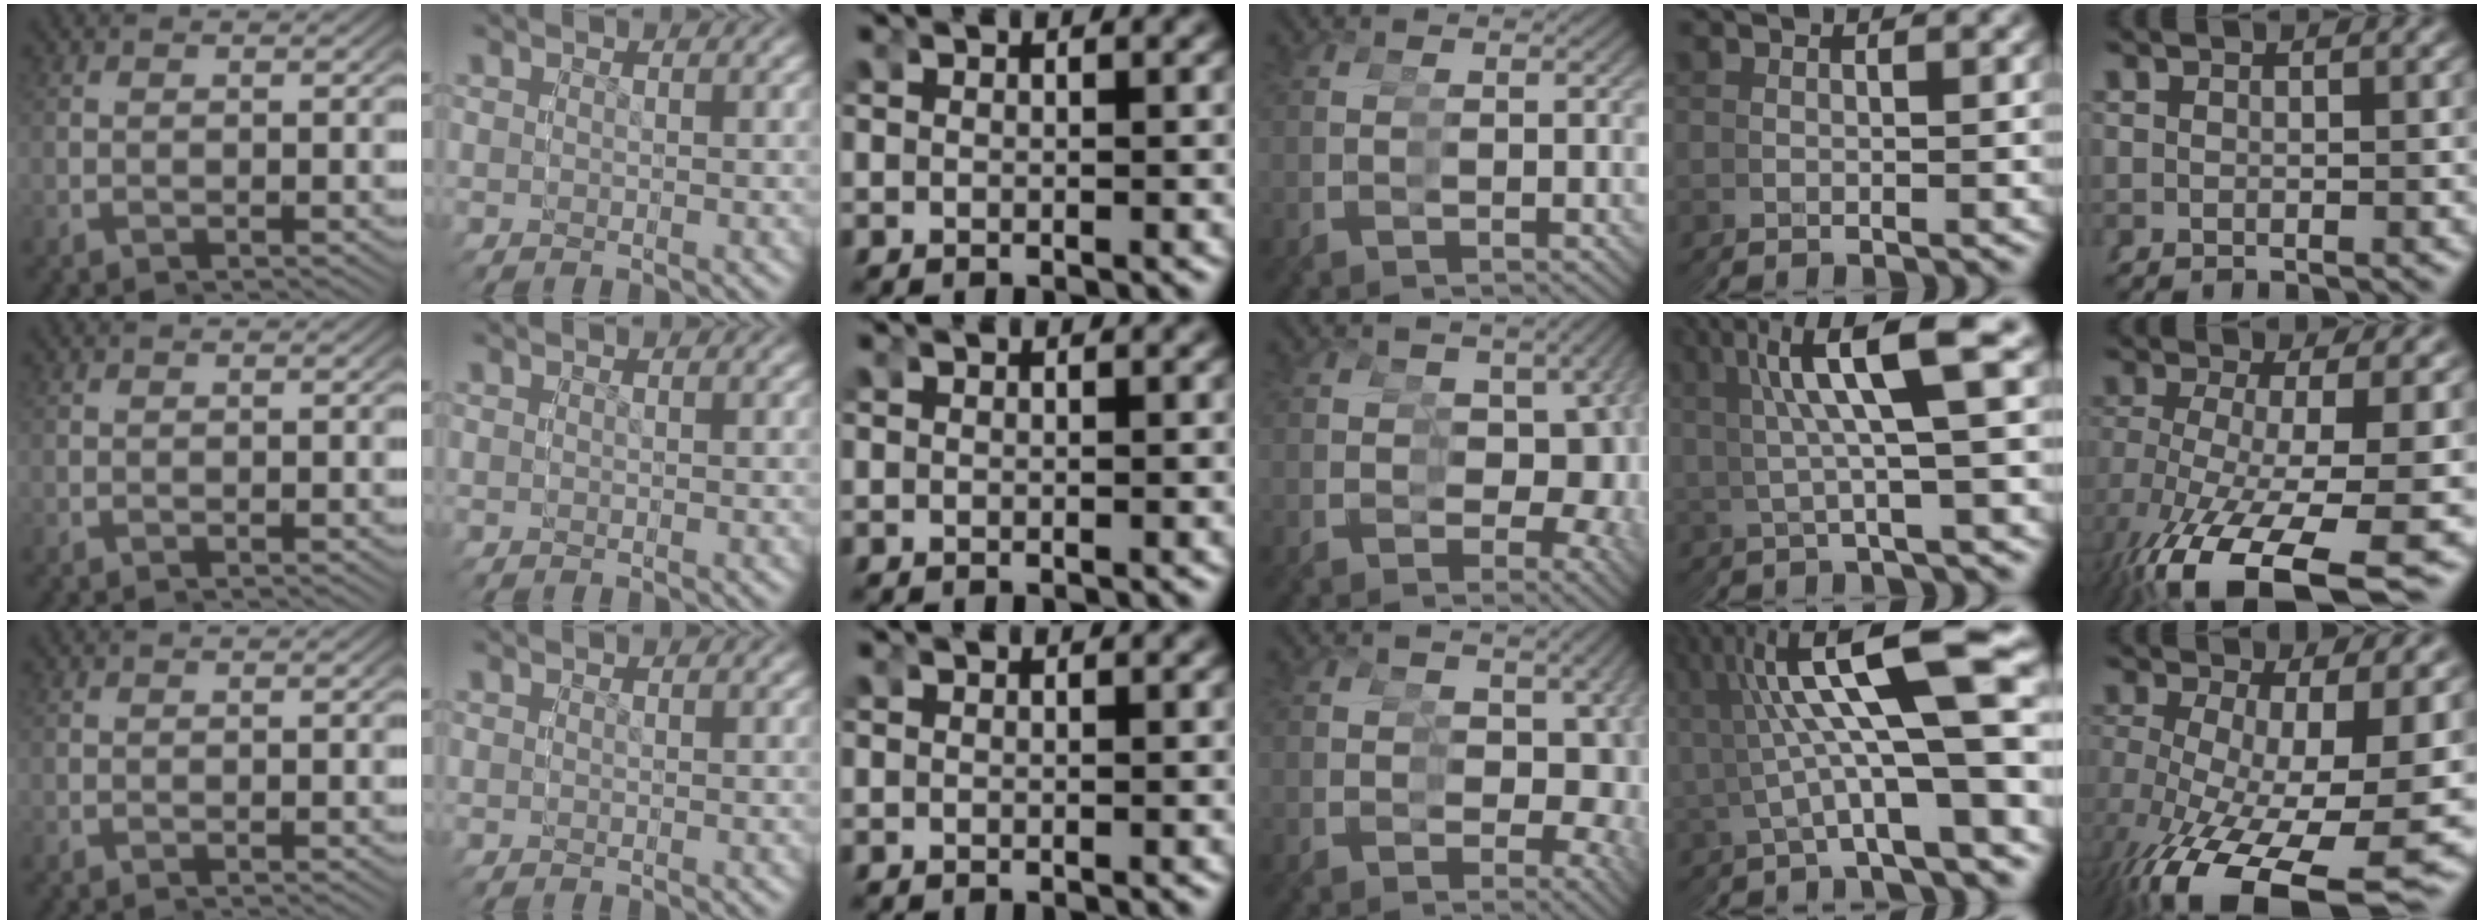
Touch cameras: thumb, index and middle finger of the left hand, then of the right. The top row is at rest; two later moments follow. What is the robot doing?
{"motion": "grasp_and_lifting", "object": "legos"}